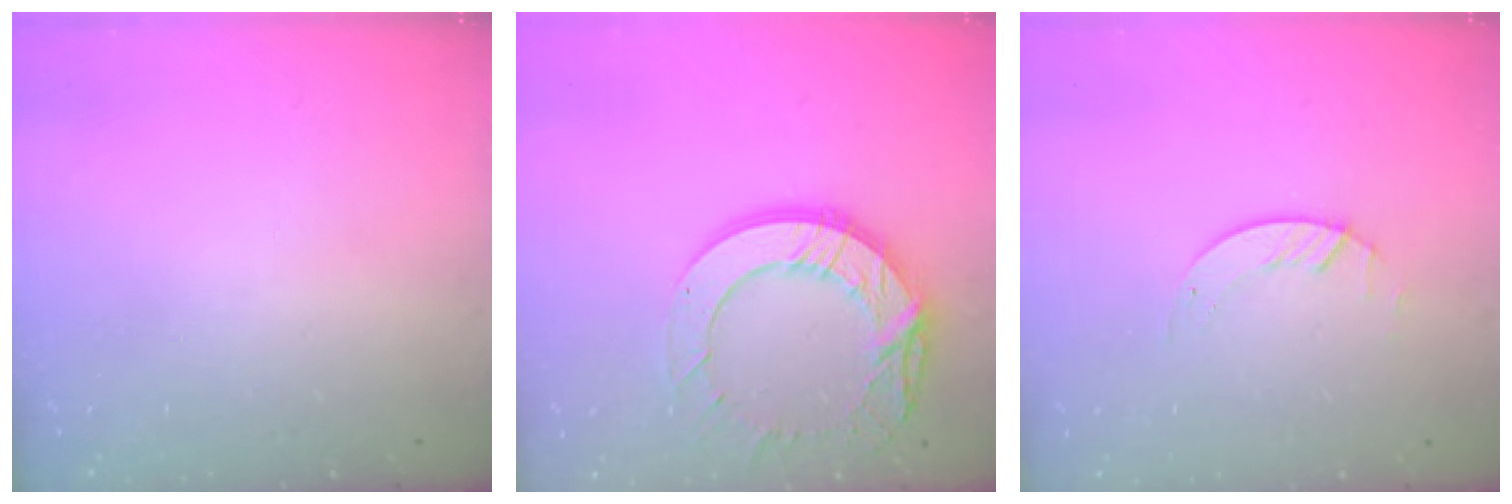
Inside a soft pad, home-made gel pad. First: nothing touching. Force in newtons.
{"total": 16.0, "press": 15.9, "slide": 1.4}
{"total": 1.2, "press": 1.1, "slide": 0.2}